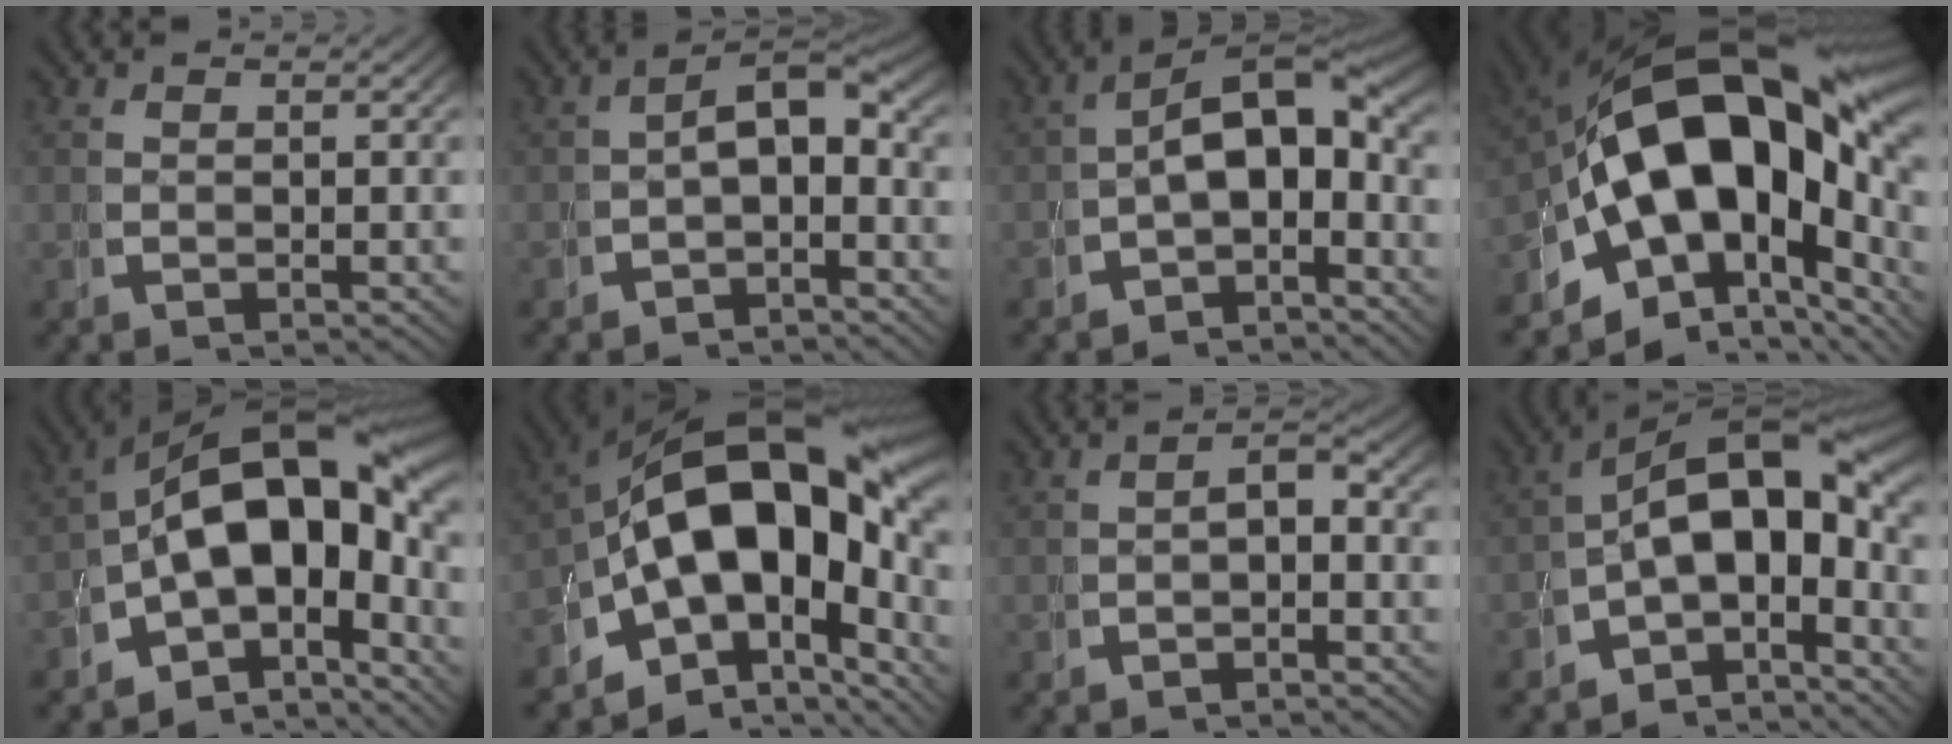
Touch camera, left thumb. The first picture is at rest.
{"total": 6.0, "force": [-0.5, 3.8, 4.6], "torque": [-0.055, -0.006, -0.010]}
{"total": 9.1, "force": [0.0, 5.8, 7.1], "torque": [-0.086, -0.008, -0.007]}
{"total": 22.9, "force": [0.5, 14.1, 18.0], "torque": [-0.301, -0.048, 0.024]}
{"total": 18.0, "force": [-0.3, 11.3, 14.0], "torque": [-0.213, -0.031, -0.008]}
{"total": 19.9, "force": [0.0, 12.7, 15.3], "torque": [-0.257, -0.046, 0.011]}
{"total": 2.3, "force": [-0.8, 1.3, 1.7], "torque": [-0.021, -0.003, -0.009]}
{"total": 14.9, "force": [-0.1, 9.4, 11.6], "torque": [-0.165, -0.022, -0.010]}